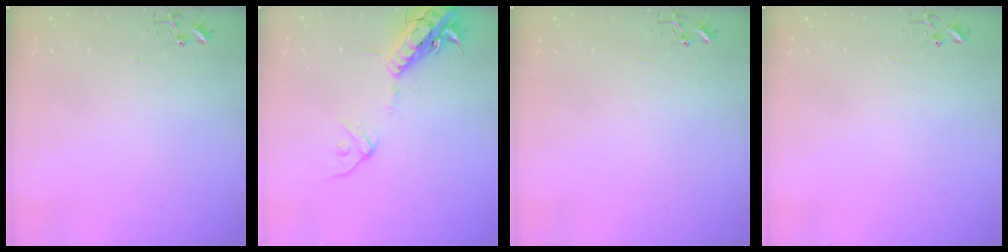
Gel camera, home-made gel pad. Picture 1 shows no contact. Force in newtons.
{"total": 16.3, "press": 16.0, "slide": 3.3}
{"total": 0.0}
{"total": 0.0}